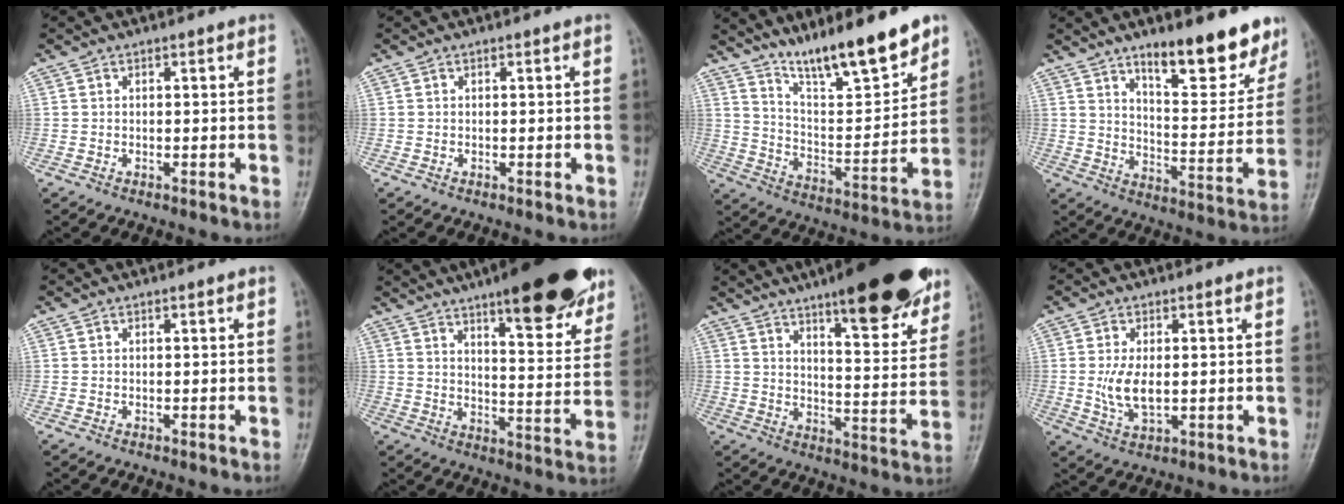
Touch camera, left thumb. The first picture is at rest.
{"total": 0.0}
{"total": 15.6, "force": [12.2, 2.8, 9.4], "torque": [-0.126, -0.079, 0.216]}
{"total": 16.2, "force": [11.4, 5.1, 10.3], "torque": [-0.094, -0.080, 0.174]}
{"total": 0.0}
{"total": 21.9, "force": [14.3, 6.0, 15.5], "torque": [-0.173, -0.058, 0.198]}
{"total": 22.5, "force": [14.7, 5.9, 16.0], "torque": [-0.185, -0.059, 0.208]}
{"total": 5.9, "force": [0.1, 3.1, 5.0], "torque": [-0.100, -0.014, 0.007]}